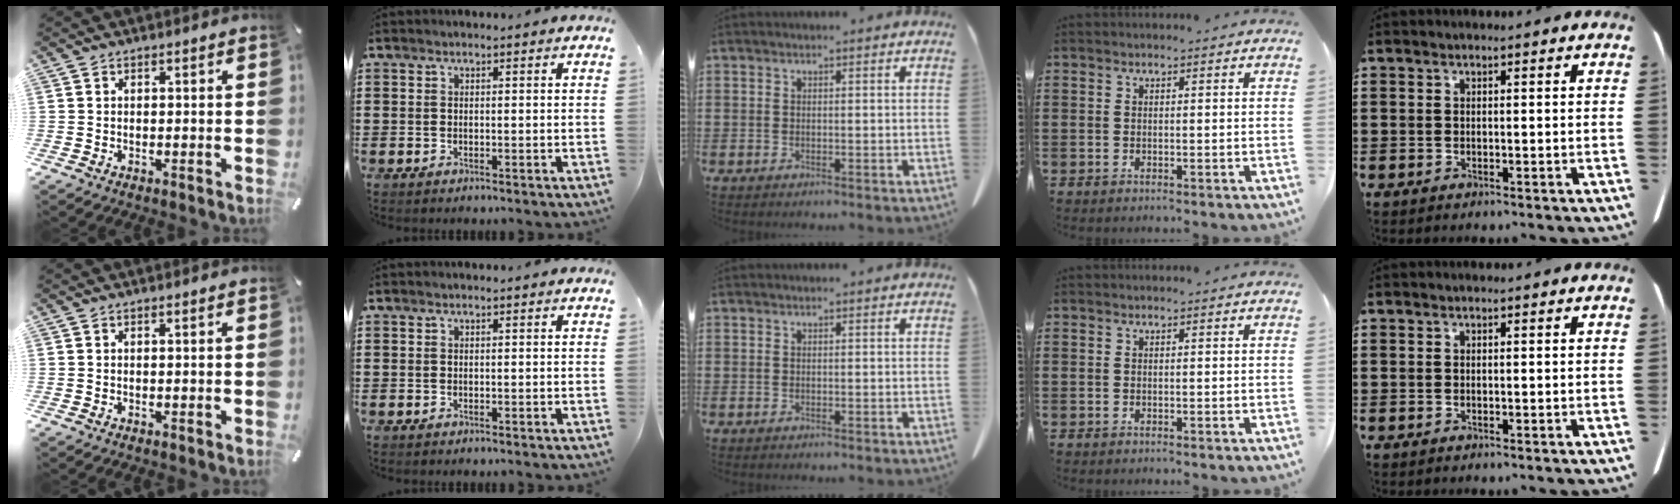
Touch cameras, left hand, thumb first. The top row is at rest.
{}